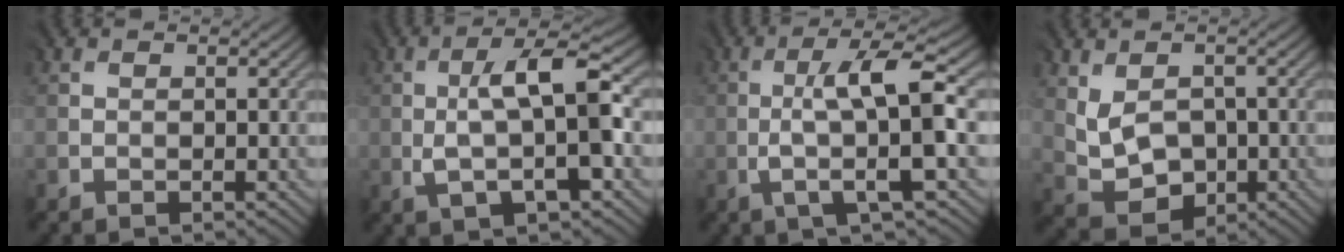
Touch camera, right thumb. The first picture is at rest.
{"total": 8.4, "force": [-0.1, 2.4, 8.1], "torque": [-0.145, 0.013, -0.006]}
{"total": 7.8, "force": [-0.4, 1.2, 7.7], "torque": [-0.128, 0.020, -0.010]}
{"total": 5.4, "force": [0.6, 4.1, 3.5], "torque": [-0.078, -0.012, 0.017]}